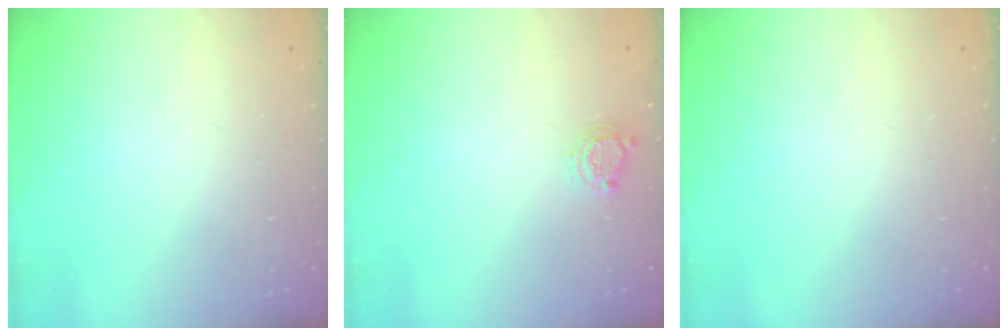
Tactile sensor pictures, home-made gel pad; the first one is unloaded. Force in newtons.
{"total": 4.5, "press": 4.4, "slide": 0.5}
{"total": 0.0}